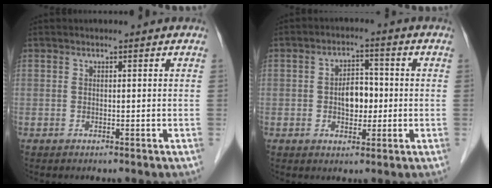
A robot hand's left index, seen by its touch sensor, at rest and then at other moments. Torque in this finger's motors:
{"motor_torque": [0.15, 0.08, 0.10, 0.07]}